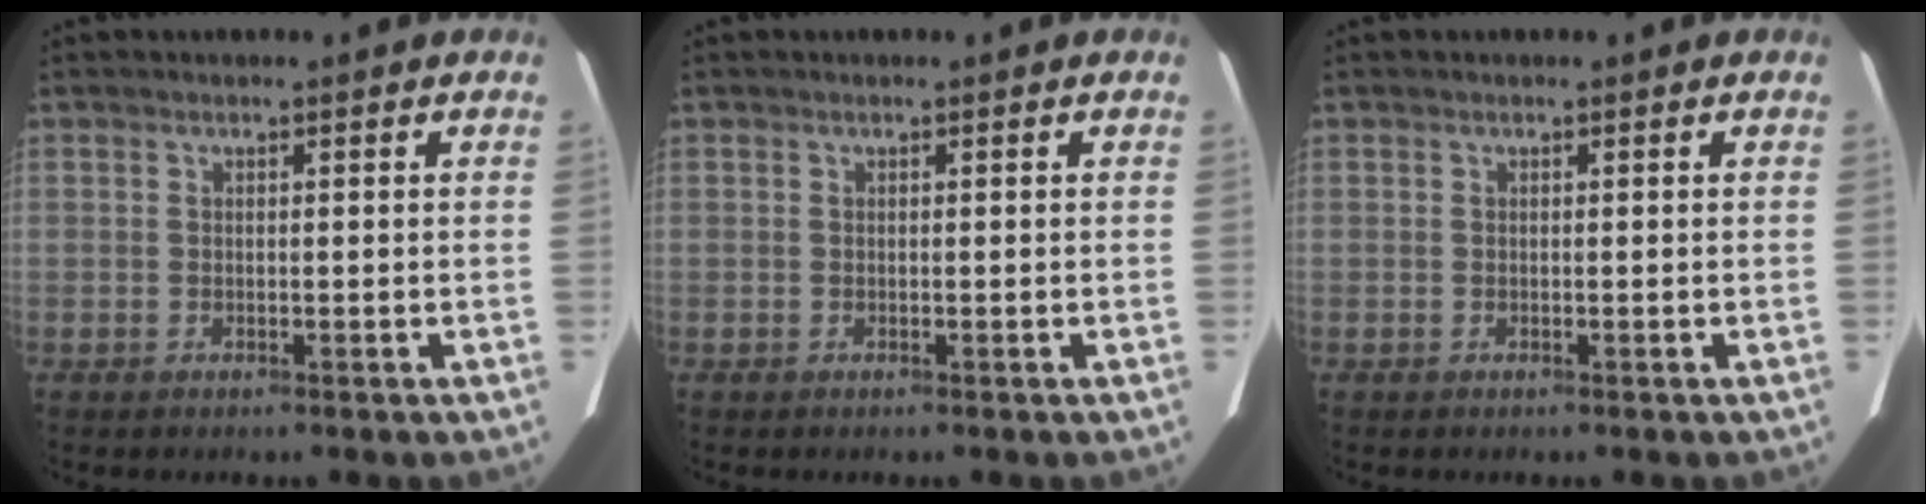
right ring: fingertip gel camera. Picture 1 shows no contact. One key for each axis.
{"total": 0.0}
{"total": 0.0}